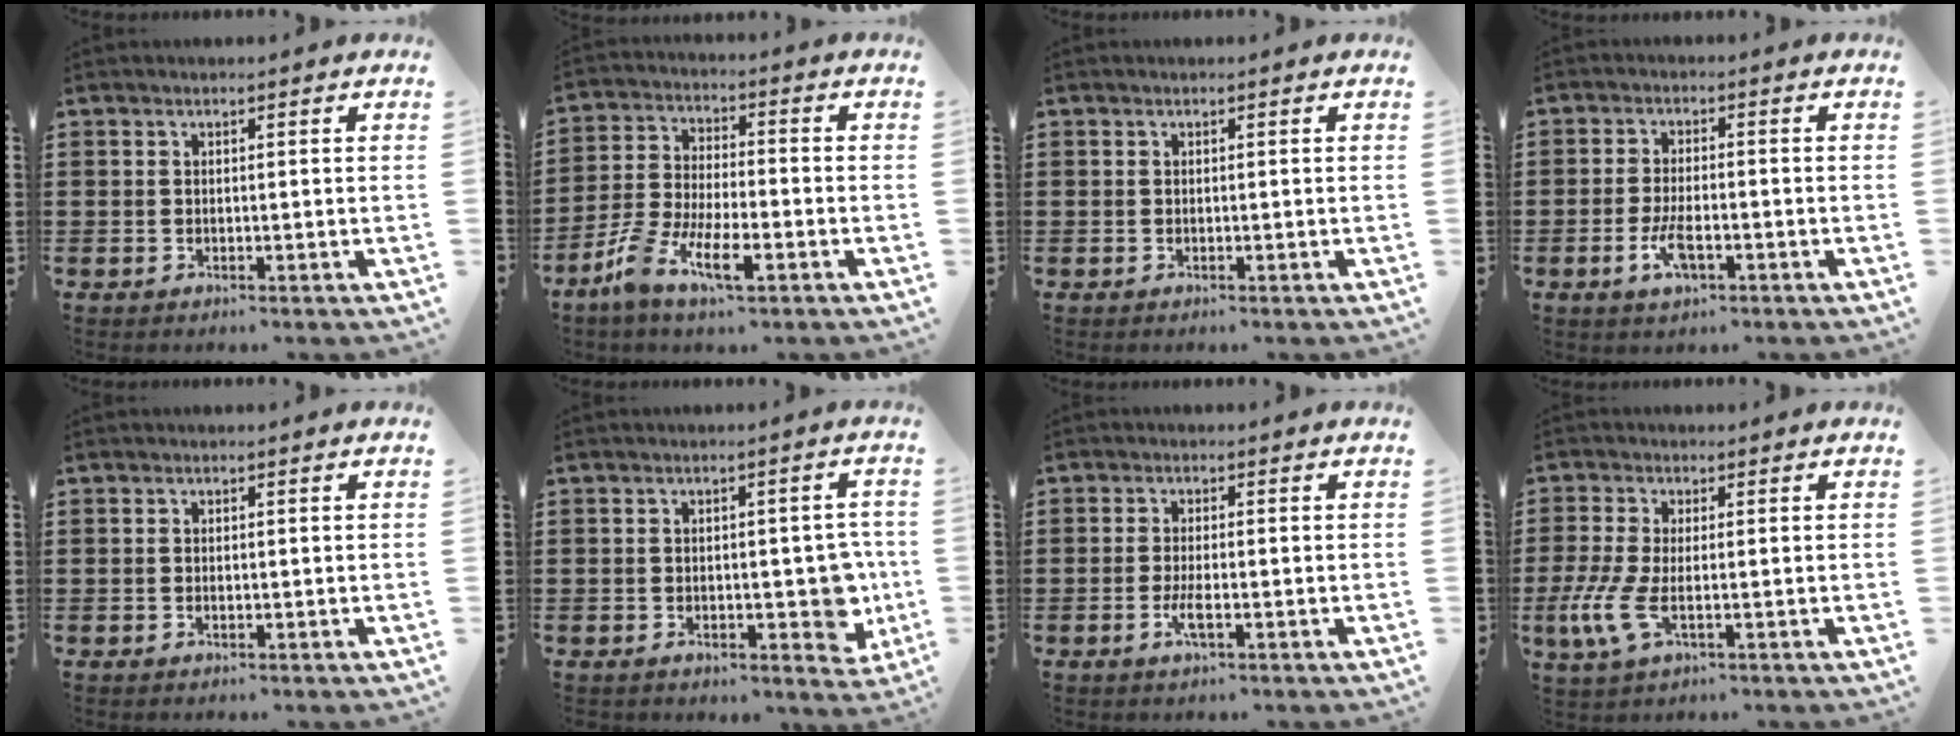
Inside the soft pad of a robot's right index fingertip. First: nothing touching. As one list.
[{"total": 8.9, "force": [-5.0, 3.1, 6.7], "torque": [-0.162, -0.006, -0.098]}, {"total": 0.0}, {"total": 4.6, "force": [-1.8, 1.8, 3.8], "torque": [-0.084, -0.001, -0.036]}, {"total": 0.0}, {"total": 6.5, "force": [-0.9, 4.1, 4.9], "torque": [-0.055, 0.003, -0.017]}, {"total": 2.8, "force": [-1.0, 0.5, 2.5], "torque": [-0.057, -0.007, -0.021]}, {"total": 6.0, "force": [-1.6, 2.2, 5.3], "torque": [-0.134, -0.017, -0.033]}]